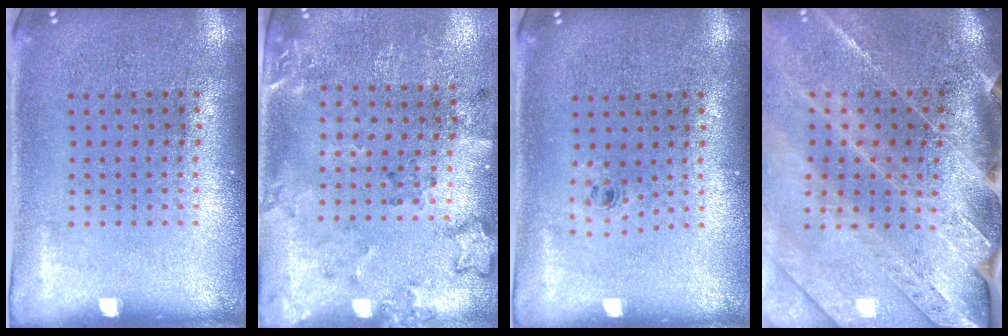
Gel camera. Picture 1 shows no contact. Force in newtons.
{"total": 2.0, "press": 1.5, "slide": 1.4}
{"total": 0.6, "press": 0.3, "slide": 0.5}
{"total": 3.6, "press": 3.0, "slide": 2.0}